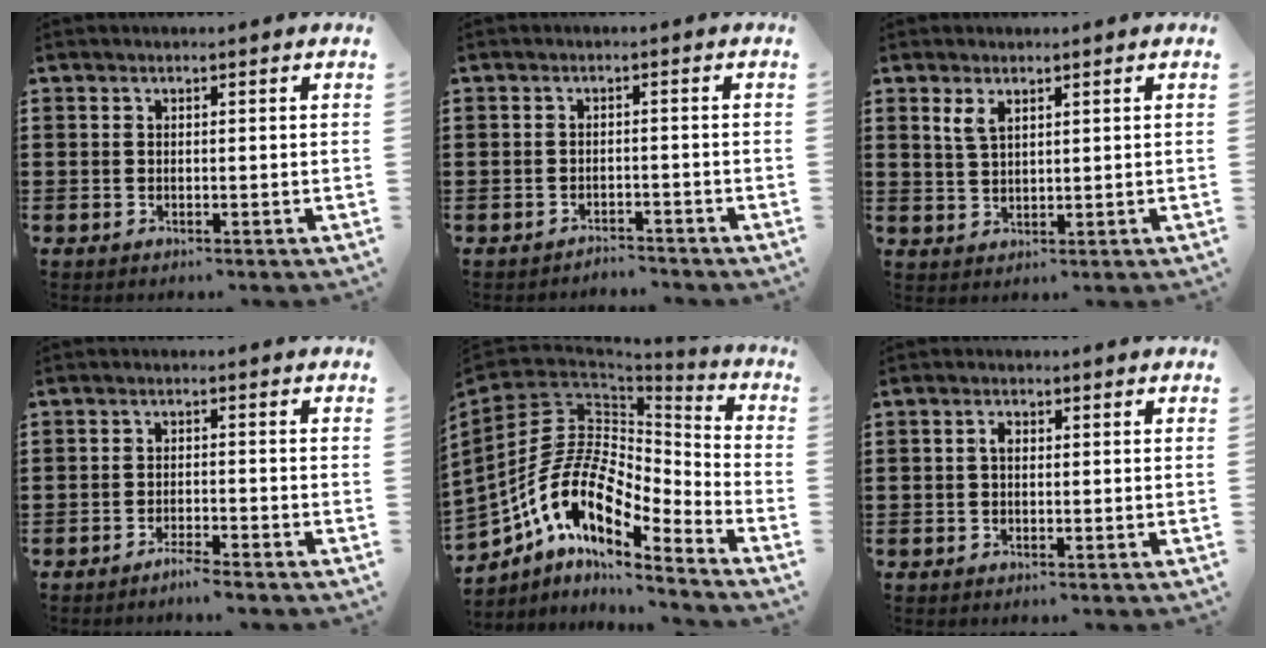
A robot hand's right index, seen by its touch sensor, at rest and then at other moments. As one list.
[{"total": 2.1, "force": [-2.1, 0.2, -0.2], "torque": [-0.004, 0.003, -0.047]}, {"total": 2.7, "force": [1.6, 1.3, 1.8], "torque": [-0.040, 0.005, 0.029]}, {"total": 2.2, "force": [-2.1, -0.1, 0.8], "torque": [-0.014, 0.002, -0.040]}, {"total": 14.2, "force": [-5.3, 8.4, 10.1], "torque": [-0.234, 0.001, -0.106]}, {"total": 1.4, "force": [0.0, 0.8, 1.2], "torque": [-0.024, 0.005, -0.002]}]